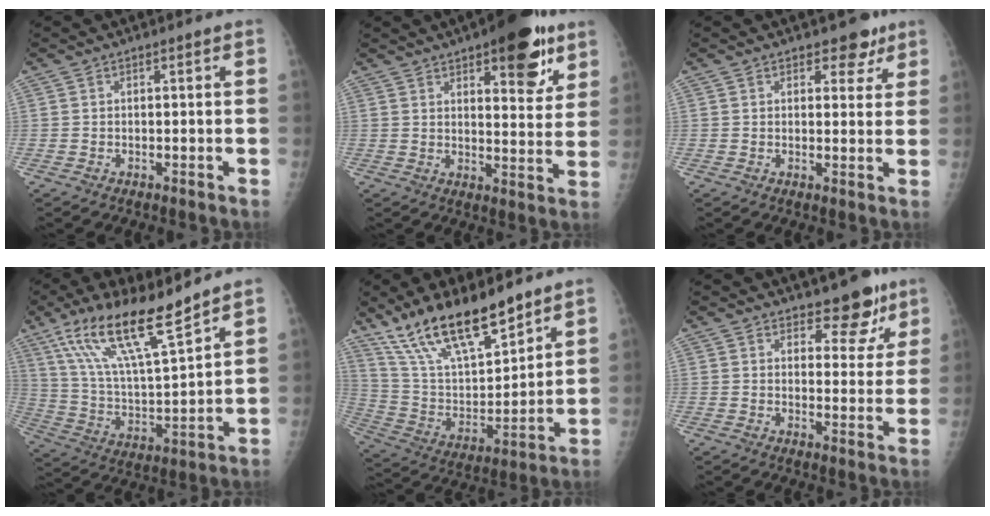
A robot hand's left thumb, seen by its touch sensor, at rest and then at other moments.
{"total": 14.4, "force": [8.1, 5.4, 10.6], "torque": [-0.098, -0.036, 0.107]}
{"total": 4.4, "force": [2.9, 2.6, 2.1], "torque": [0.003, -0.012, 0.035]}
{"total": 17.6, "force": [12.1, 3.2, 12.3], "torque": [-0.213, -0.059, 0.233]}
{"total": 19.8, "force": [14.5, 6.4, 11.9], "torque": [-0.181, -0.066, 0.274]}
{"total": 7.5, "force": [5.6, 3.7, 3.4], "torque": [-0.006, -0.034, 0.072]}